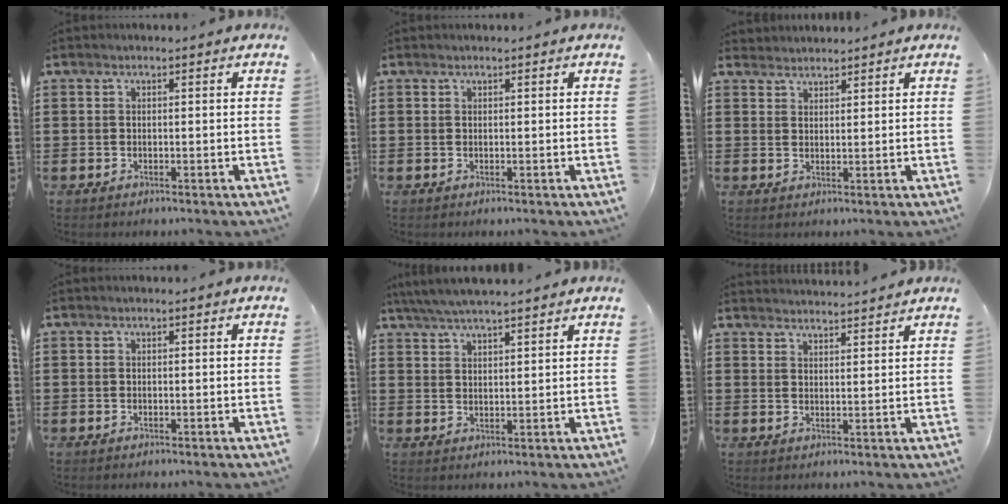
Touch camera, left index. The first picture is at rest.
{"total": 0.0}
{"total": 1.9, "force": [1.9, 0.2, -0.4], "torque": [0.002, 0.002, 0.039]}
{"total": 0.0}
{"total": 4.4, "force": [4.1, -0.1, 1.6], "torque": [-0.043, -0.010, 0.074]}
{"total": 2.7, "force": [2.6, -0.4, -0.3], "torque": [-0.002, -0.011, 0.050]}